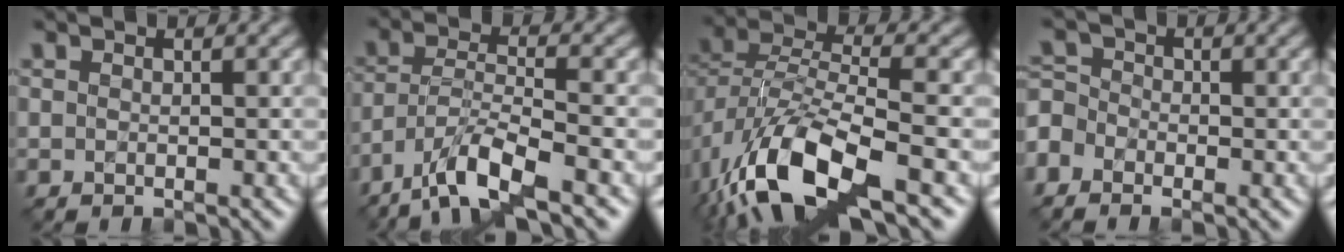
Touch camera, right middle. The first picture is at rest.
{"total": 6.1, "force": [-4.3, 1.2, 4.1], "torque": [-0.073, 0.002, -0.086]}
{"total": 11.1, "force": [-5.5, 4.6, 8.4], "torque": [-0.173, -0.012, -0.106]}
{"total": 2.7, "force": [-1.8, 1.8, 0.7], "torque": [-0.020, 0.002, -0.047]}